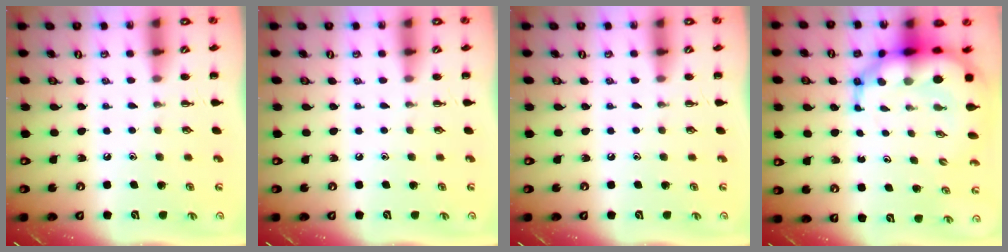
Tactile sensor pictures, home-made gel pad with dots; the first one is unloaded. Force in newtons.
{"total": 0.0}
{"total": 0.0}
{"total": 12.7, "press": 12.2, "slide": 3.7}